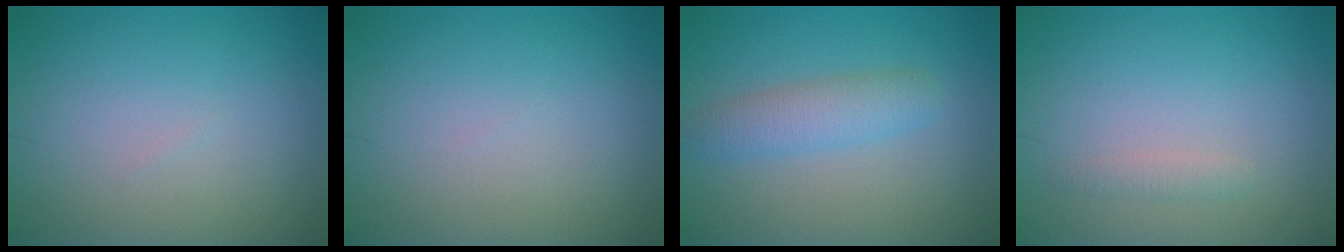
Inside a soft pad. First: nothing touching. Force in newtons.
{"total": 0.0}
{"total": 3.0, "press": 3.0, "slide": 0.1}
{"total": 0.9, "press": 0.9, "slide": 0.0}